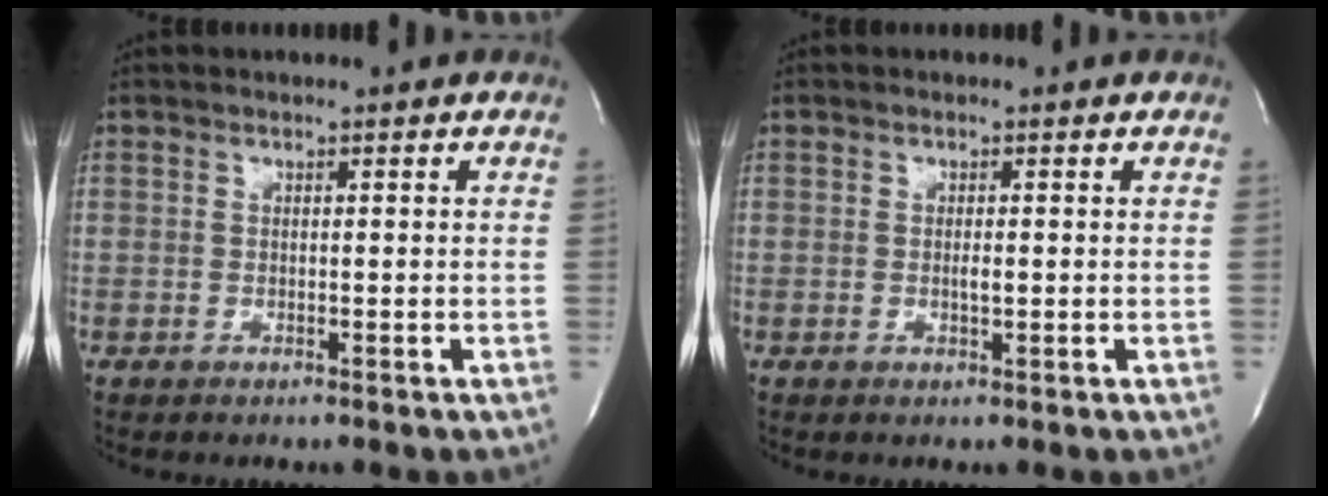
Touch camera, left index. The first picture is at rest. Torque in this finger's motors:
{"motor_torque": [0.24, 0.07, 0.02, 0.00]}